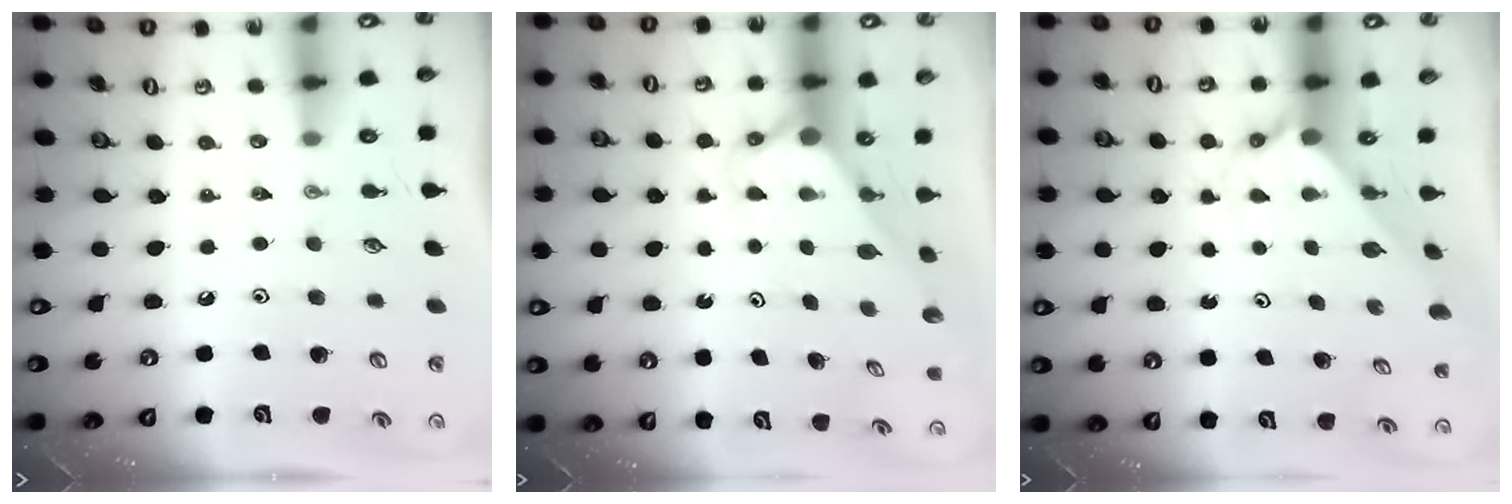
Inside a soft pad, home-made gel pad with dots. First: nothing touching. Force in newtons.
{"total": 2.7, "press": 2.7, "slide": 0.0}
{"total": 1.6, "press": 1.6, "slide": 0.1}